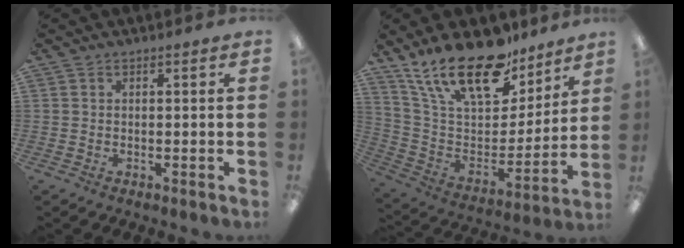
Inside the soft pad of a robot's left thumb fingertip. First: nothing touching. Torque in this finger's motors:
{"motor_torque": [0.66, 0.64, 1.42, -1.35, 0.41]}